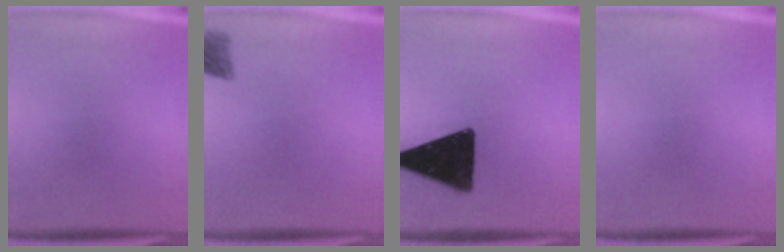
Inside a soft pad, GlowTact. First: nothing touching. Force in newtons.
{"total": 2.8}
{"total": 17.4}
{"total": 0.0}